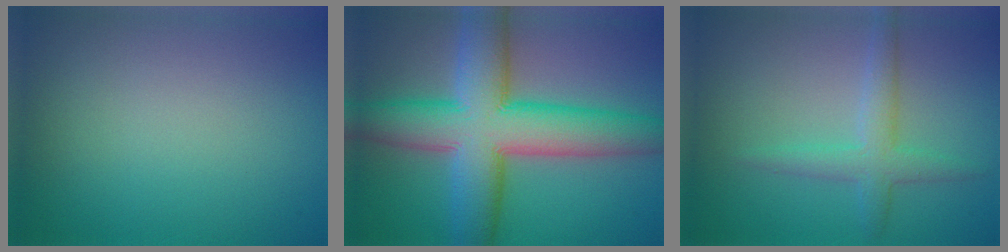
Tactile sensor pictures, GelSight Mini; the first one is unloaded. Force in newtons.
{"total": 11.9, "press": 11.9, "slide": 0.2}
{"total": 2.7, "press": 2.7, "slide": 0.1}